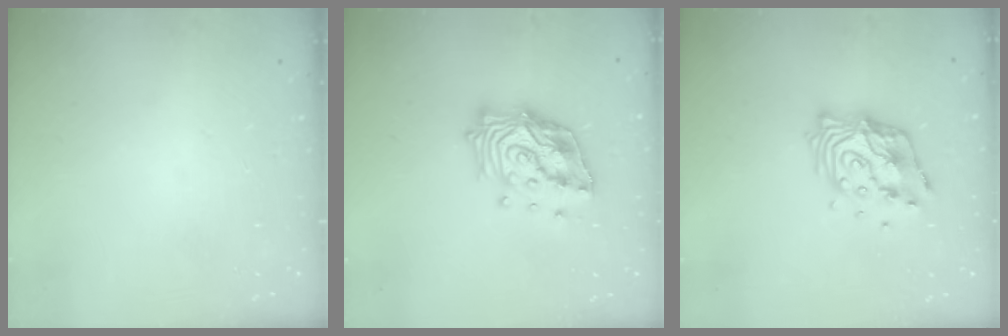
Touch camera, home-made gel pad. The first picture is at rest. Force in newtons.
{"total": 16.6, "press": 16.4, "slide": 2.7}
{"total": 13.7, "press": 13.6, "slide": 1.5}